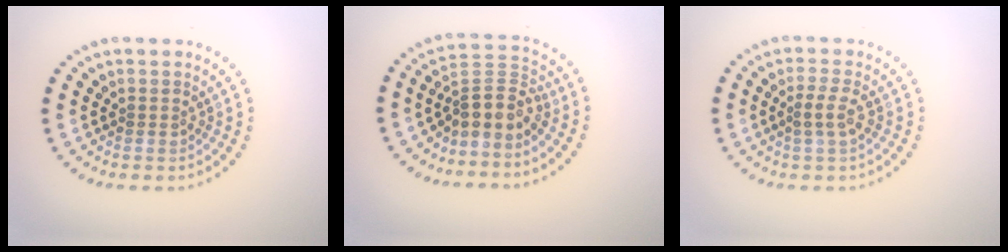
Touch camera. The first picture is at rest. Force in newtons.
{"total": 3.6, "press": 2.7, "slide": 2.5}
{"total": 1.7, "press": 1.6, "slide": 0.6}